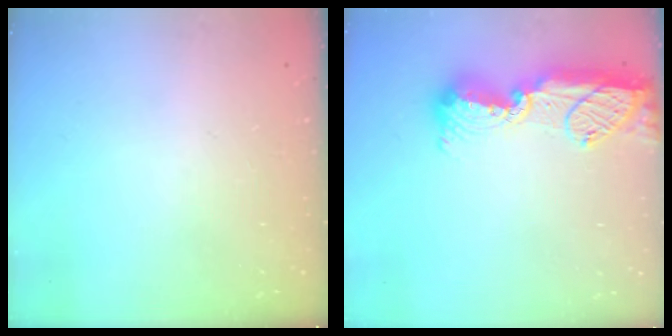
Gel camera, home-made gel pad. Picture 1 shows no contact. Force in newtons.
{"total": 17.2, "press": 16.2, "slide": 5.8}